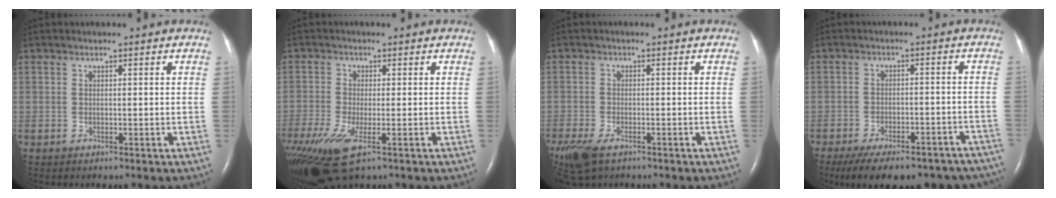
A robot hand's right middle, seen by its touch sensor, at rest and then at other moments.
{"total": 12.8, "force": [-7.3, 4.5, 9.6], "torque": [-0.228, -0.037, -0.125]}
{"total": 9.2, "force": [-6.1, 4.1, 5.6], "torque": [-0.130, -0.020, -0.100]}
{"total": 21.3, "force": [-17.6, 7.6, 9.4], "torque": [-0.128, 0.000, -0.217]}